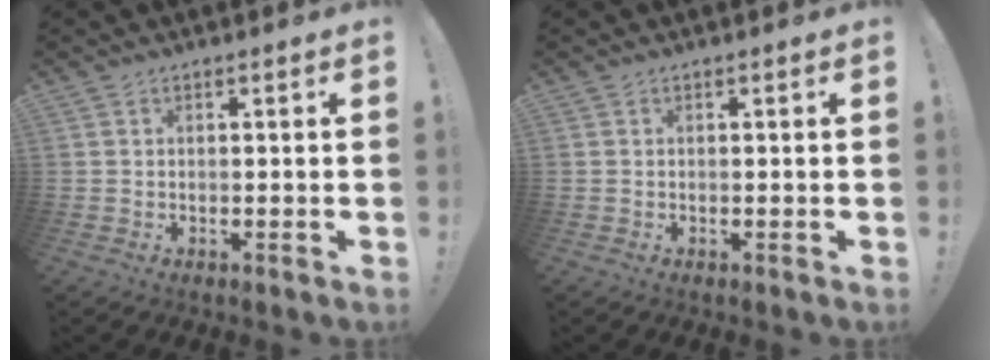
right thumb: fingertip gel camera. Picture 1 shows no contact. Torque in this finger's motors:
{"motor_torque": [0.00, 0.00, 0.00, 0.00, 0.00]}